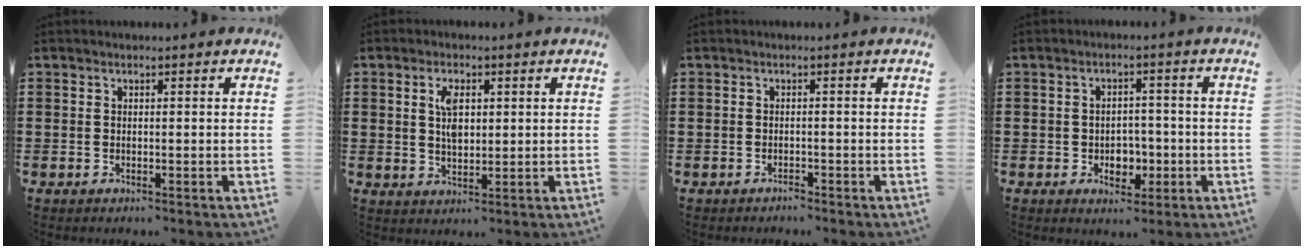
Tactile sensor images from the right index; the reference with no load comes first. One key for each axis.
{"total": 4.3, "fx": 1.0, "fy": 2.2, "fz": 3.6, "tx": -0.069, "ty": 0.007, "tz": 0.015}
{"total": 1.1, "fx": -1.1, "fy": 0.2, "fz": -0.1, "tx": -0.001, "ty": 0.005, "tz": -0.025}
{"total": 3.9, "fx": -1.3, "fy": 2.9, "fz": 2.2, "tx": -0.030, "ty": 0.000, "tz": -0.028}